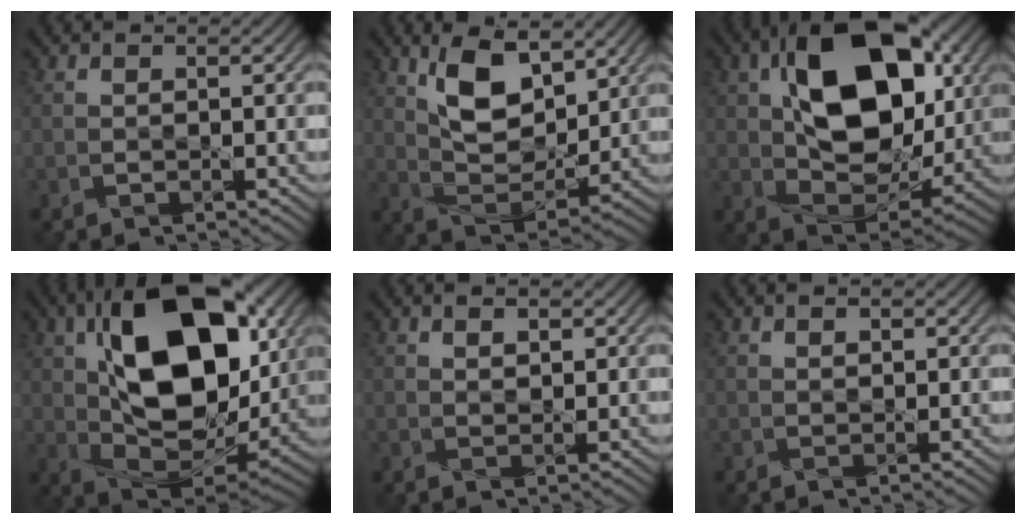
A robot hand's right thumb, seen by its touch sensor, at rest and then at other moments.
{"total": 9.1, "force": [5.1, 4.1, 6.4], "torque": [-0.130, -0.002, 0.097]}
{"total": 16.3, "force": [4.5, 9.8, 12.2], "torque": [-0.217, 0.012, 0.078]}
{"total": 18.0, "force": [5.0, 10.3, 13.9], "torque": [-0.249, 0.016, 0.085]}
{"total": 1.4, "force": [1.1, 0.3, 0.7], "torque": [-0.014, 0.002, 0.023]}
{"total": 0.8, "force": [0.7, 0.1, 0.3], "torque": [-0.006, 0.003, 0.014]}